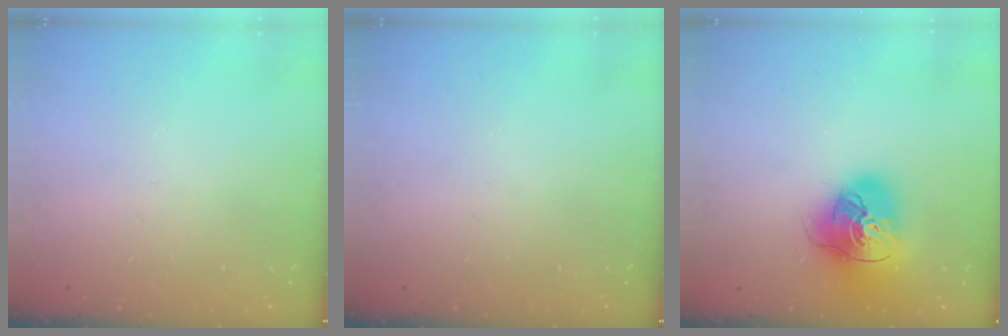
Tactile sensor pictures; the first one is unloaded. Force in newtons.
{"total": 0.0}
{"total": 19.6, "press": 19.4, "slide": 2.7}